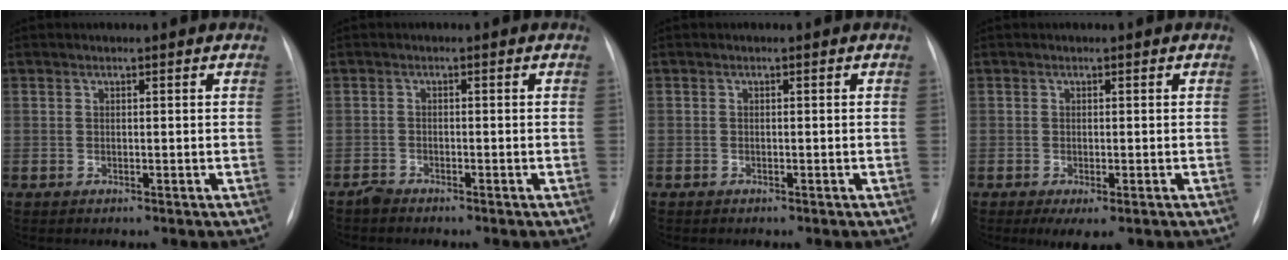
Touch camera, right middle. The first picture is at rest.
{"total": 1.3, "force": [-1.2, 0.3, 0.1], "torque": [-0.006, -0.001, -0.023]}
{"total": 0.6, "force": [-0.4, 0.4, 0.0], "torque": [-0.006, 0.004, -0.008]}
{"total": 3.6, "force": [-2.0, 1.2, 2.7], "torque": [-0.035, -0.006, -0.024]}